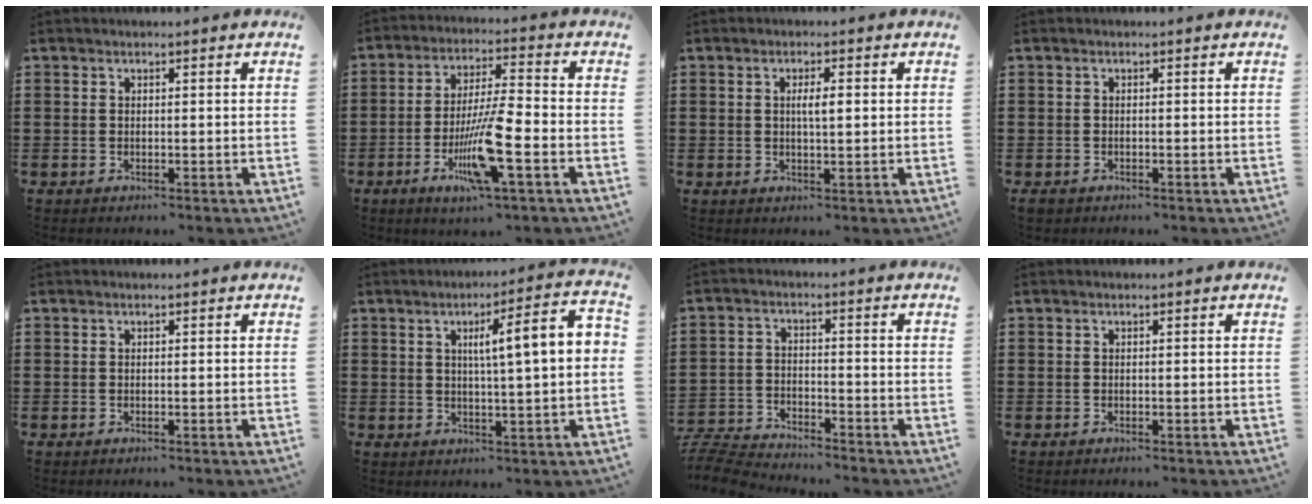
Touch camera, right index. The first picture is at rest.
{"total": 10.2, "force": [-3.7, 1.6, 9.3], "torque": [-0.184, -0.008, -0.070]}
{"total": 2.8, "force": [0.3, 0.6, 2.7], "torque": [-0.052, 0.001, 0.003]}
{"total": 0.7, "force": [-0.6, 0.4, 0.1], "torque": [-0.005, -0.001, -0.012]}
{"total": 0.0}
{"total": 8.0, "force": [1.1, 0.6, 7.9], "torque": [-0.133, -0.008, 0.005]}
{"total": 5.5, "force": [-5.5, 0.4, 0.5], "torque": [-0.027, 0.000, -0.115]}
{"total": 0.0}